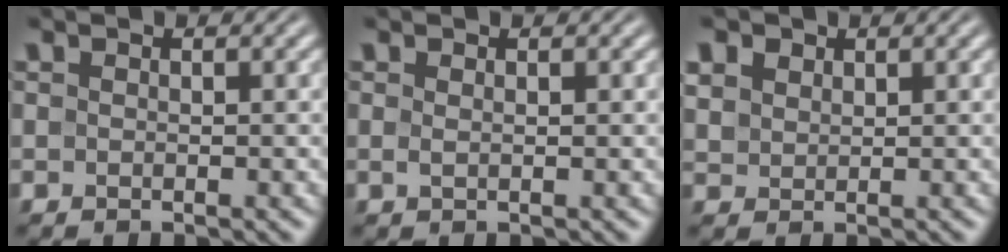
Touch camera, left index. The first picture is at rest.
{"total": 0.7, "force": [0.3, 0.2, 0.6], "torque": [-0.013, 0.000, 0.005]}
{"total": 2.7, "force": [1.7, 1.8, 1.1], "torque": [-0.032, 0.007, 0.034]}